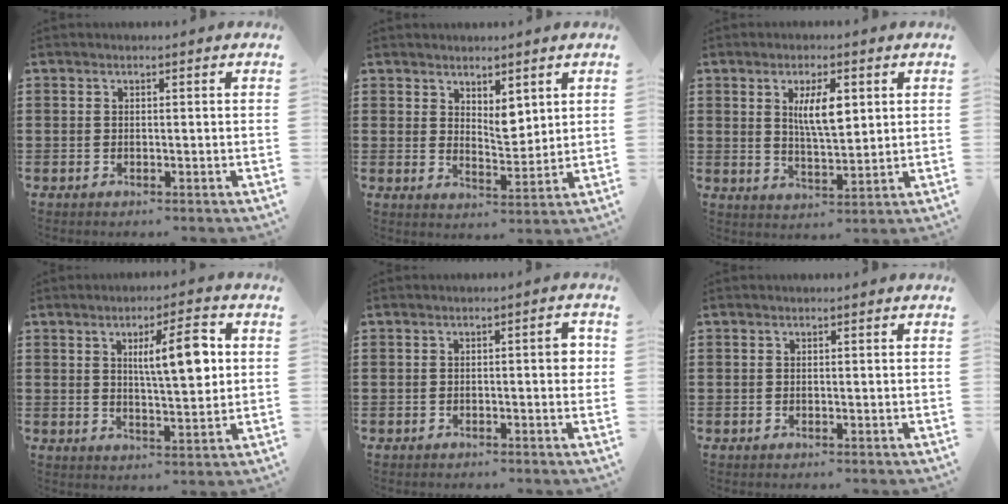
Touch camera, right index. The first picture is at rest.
{"total": 4.8, "force": [3.1, 2.4, 2.8], "torque": [-0.046, -0.010, 0.054]}
{"total": 6.3, "force": [1.9, 2.0, 5.7], "torque": [-0.109, 0.002, 0.030]}
{"total": 8.6, "force": [2.2, 2.2, 8.0], "torque": [-0.132, -0.001, 0.030]}
{"total": 2.6, "force": [-0.3, 0.6, 2.5], "torque": [-0.035, 0.000, -0.009]}
{"total": 0.0}